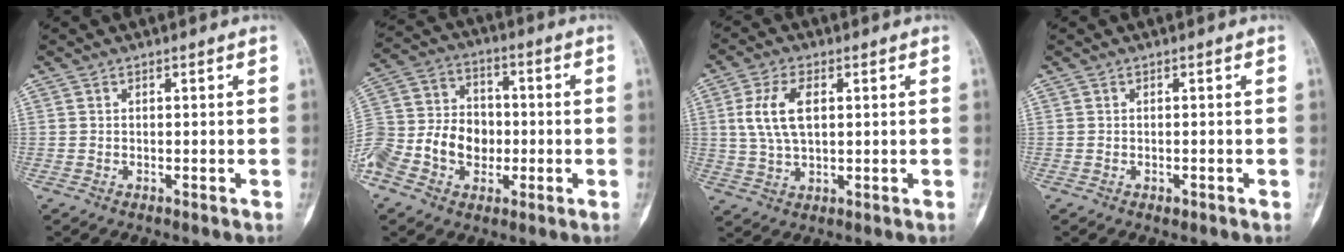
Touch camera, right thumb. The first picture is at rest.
{"total": 17.1, "force": [-4.7, 13.1, 10.0], "torque": [-0.190, 0.035, -0.087]}
{"total": 8.7, "force": [1.6, 4.9, 7.1], "torque": [-0.141, 0.005, 0.035]}
{"total": 0.9, "force": [-0.5, 0.6, 0.4], "torque": [-0.003, 0.006, -0.004]}